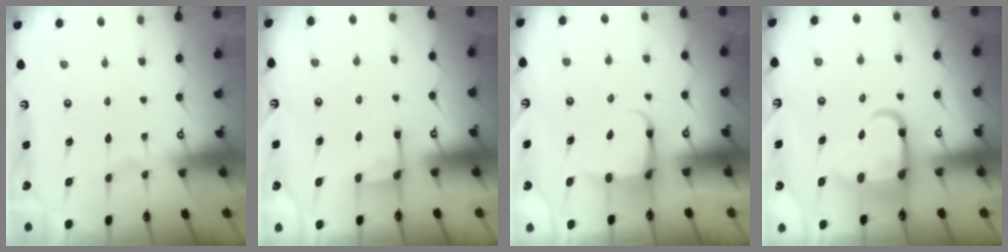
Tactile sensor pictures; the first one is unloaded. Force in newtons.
{"total": 3.7, "press": 3.6, "slide": 0.8}
{"total": 4.4, "press": 4.3, "slide": 0.3}
{"total": 9.8, "press": 9.5, "slide": 2.2}